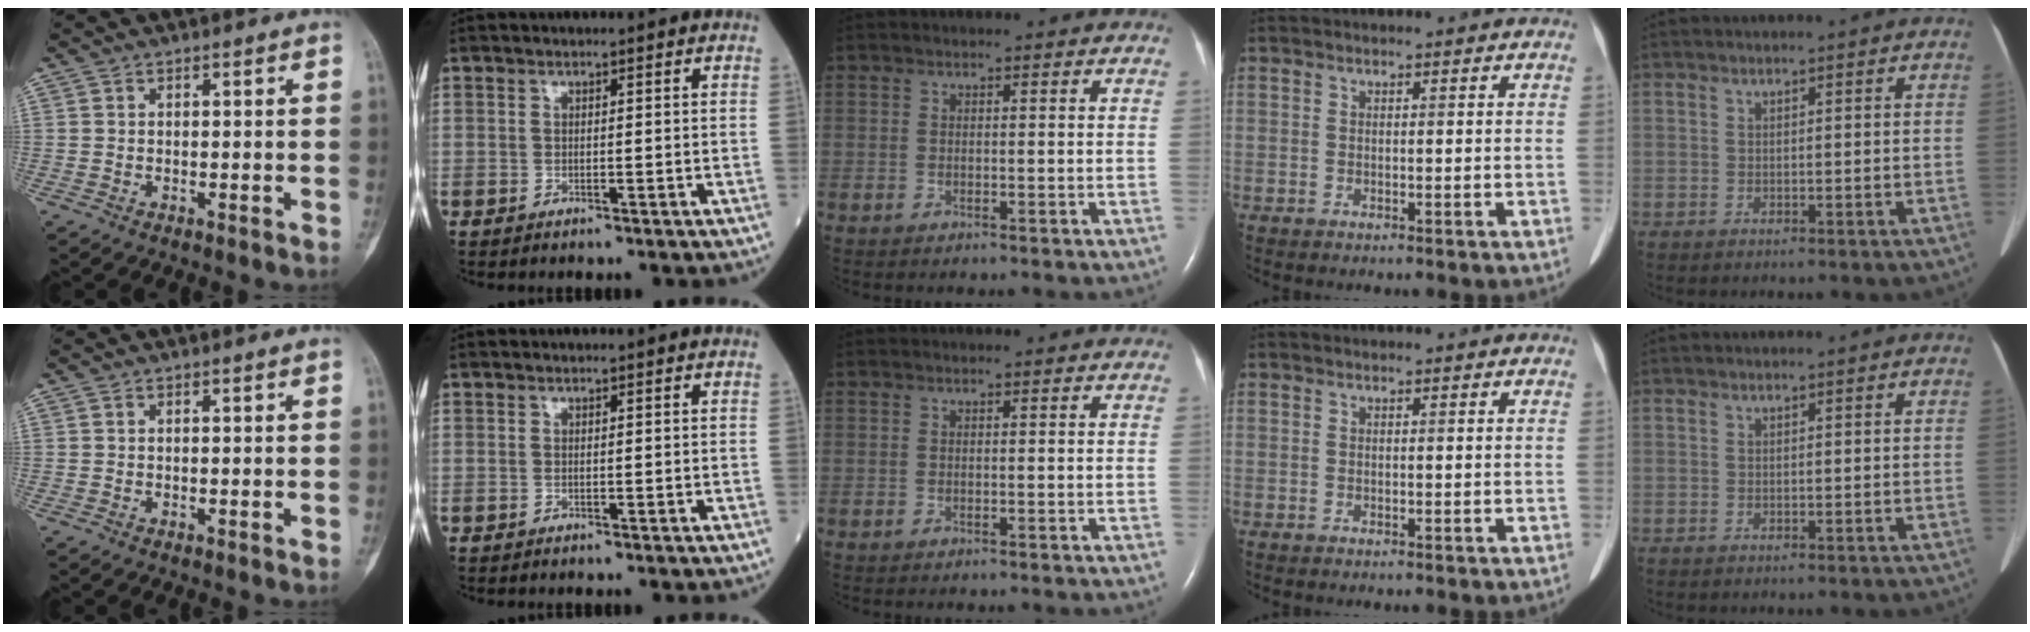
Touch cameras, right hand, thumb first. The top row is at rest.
{}